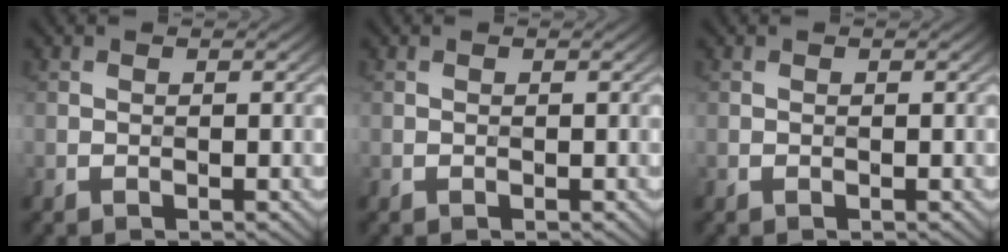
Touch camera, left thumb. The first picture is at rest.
{"total": 0.0}
{"total": 0.0}